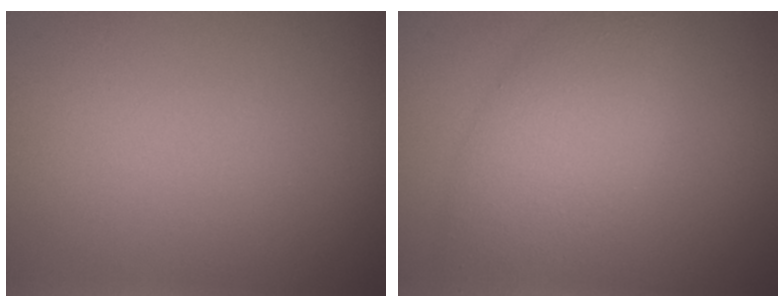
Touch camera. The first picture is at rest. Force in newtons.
{"total": 5.5, "press": 5.5, "slide": 0.3}